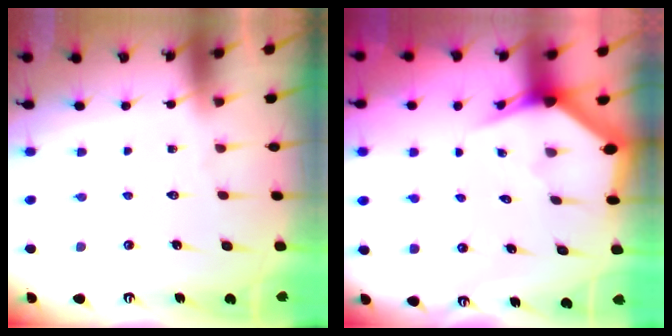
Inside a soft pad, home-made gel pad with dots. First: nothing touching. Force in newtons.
{"total": 3.0, "press": 3.0, "slide": 0.1}